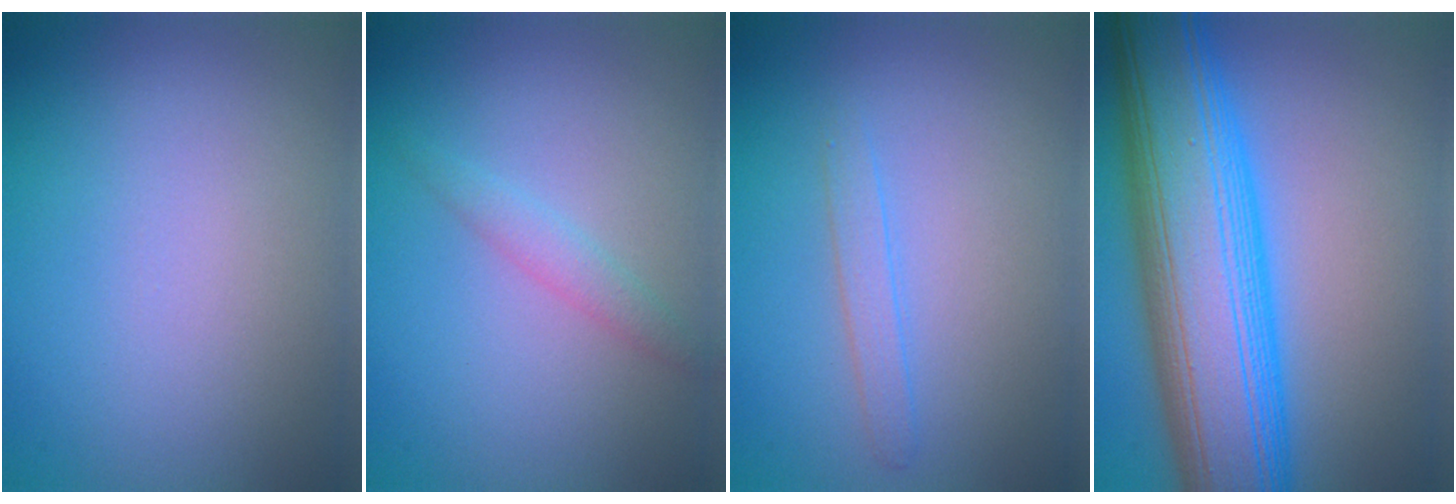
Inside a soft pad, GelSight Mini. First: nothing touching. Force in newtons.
{"total": 1.4, "press": 1.4, "slide": 0.0}
{"total": 1.3, "press": 1.3, "slide": 0.1}
{"total": 13.8, "press": 13.8, "slide": 0.1}